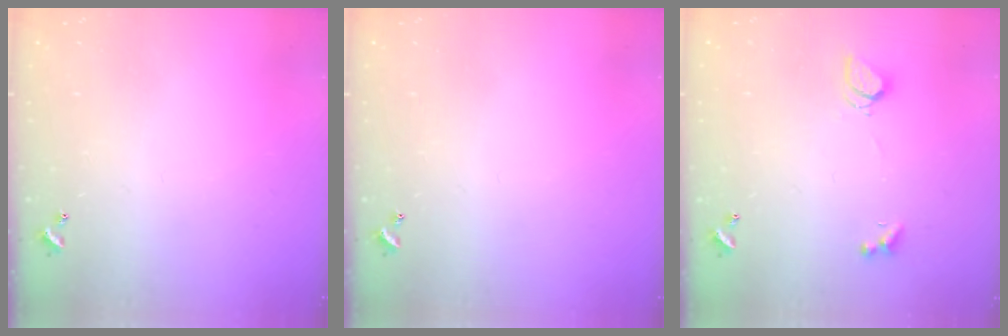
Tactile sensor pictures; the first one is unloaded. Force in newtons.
{"total": 0.0}
{"total": 2.5, "press": 2.5, "slide": 0.6}